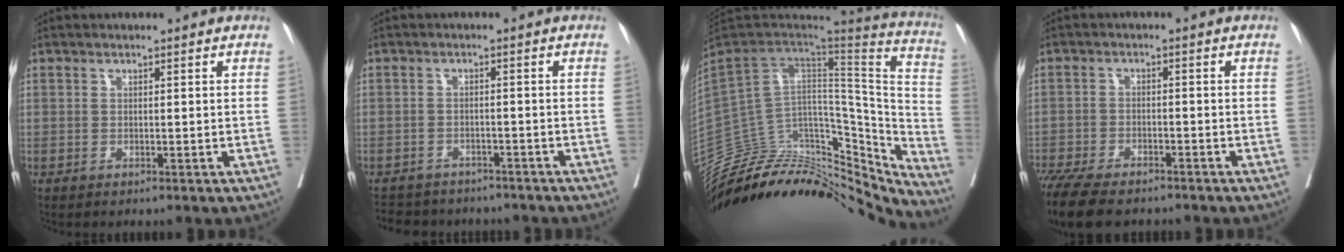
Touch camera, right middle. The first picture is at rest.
{"total": 10.6, "force": [-9.5, 4.0, 2.8], "torque": [-0.059, 0.004, -0.118]}
{"total": 34.9, "force": [-29.9, 12.8, 12.6], "torque": [-0.177, 0.024, -0.419]}
{"total": 12.0, "force": [-9.8, 3.7, 6.0], "torque": [-0.118, -0.017, -0.156]}